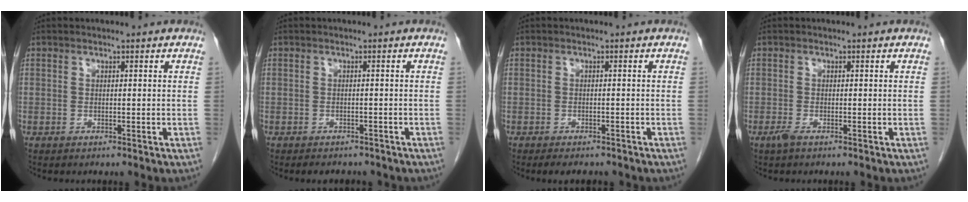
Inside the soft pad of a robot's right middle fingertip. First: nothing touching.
{"total": 5.4, "force": [-4.6, 2.2, 1.8], "torque": [-0.020, 0.000, -0.050]}
{"total": 5.4, "force": [-4.5, 1.9, 2.4], "torque": [-0.027, -0.005, -0.051]}
{"total": 1.0, "force": [-0.7, 0.1, 0.8], "torque": [-0.021, -0.004, -0.016]}